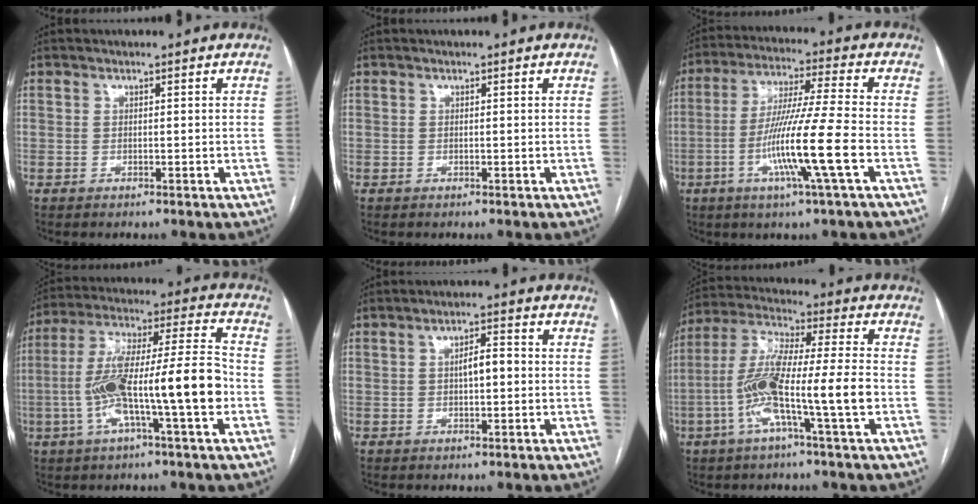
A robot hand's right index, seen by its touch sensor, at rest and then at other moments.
{"total": 0.0}
{"total": 13.3, "force": [-4.1, -1.4, 12.5], "torque": [-0.243, -0.014, -0.083]}
{"total": 17.3, "force": [-4.1, 1.3, 16.7], "torque": [-0.308, 0.017, -0.073]}
{"total": 3.5, "force": [-0.1, 1.1, 3.3], "torque": [-0.056, 0.010, -0.001]}
{"total": 14.0, "force": [-4.1, 0.2, 13.4], "torque": [-0.271, 0.006, -0.084]}